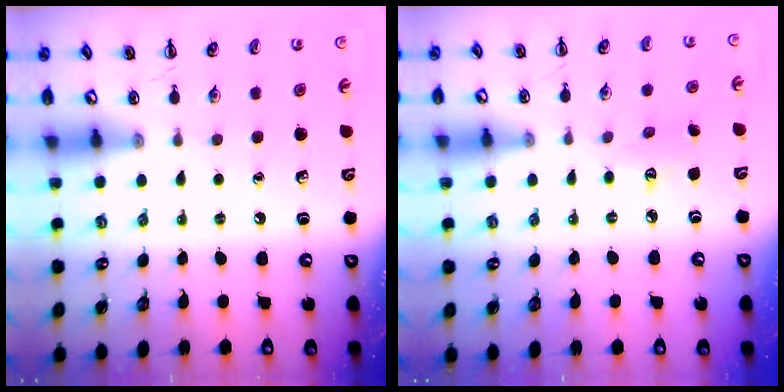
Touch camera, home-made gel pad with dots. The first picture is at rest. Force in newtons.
{"total": 2.9, "press": 2.8, "slide": 0.8}